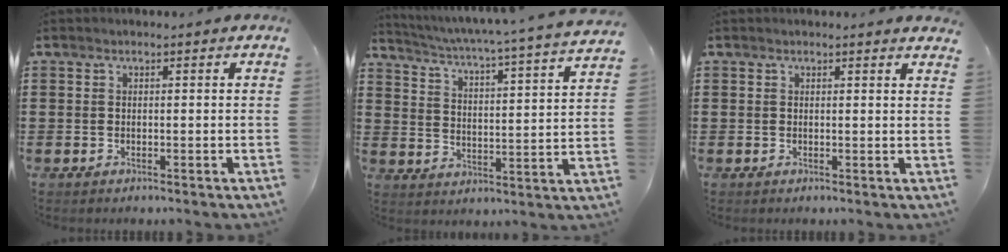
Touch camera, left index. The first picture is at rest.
{"total": 3.8, "force": [3.2, -1.0, 1.8], "torque": [-0.053, -0.039, 0.042]}
{"total": 1.0, "force": [0.9, -0.1, 0.4], "torque": [-0.009, -0.002, 0.017]}